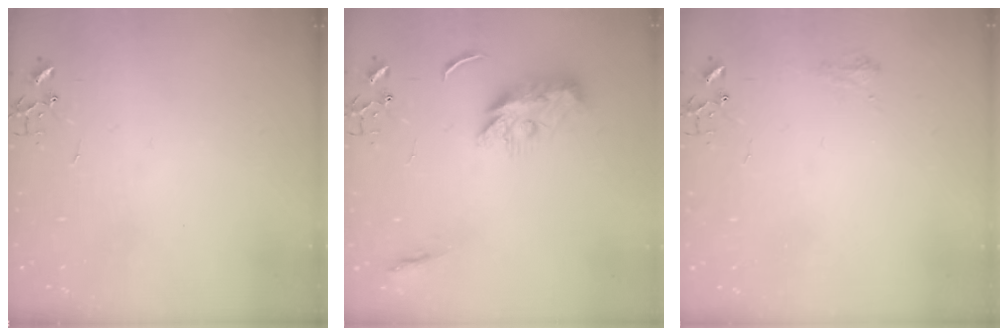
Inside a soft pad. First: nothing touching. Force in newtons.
{"total": 10.2, "press": 10.2, "slide": 0.1}
{"total": 7.1, "press": 7.1, "slide": 0.8}